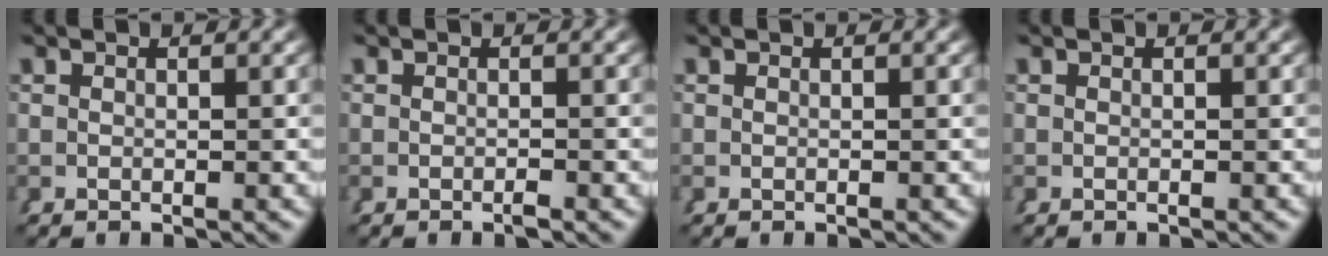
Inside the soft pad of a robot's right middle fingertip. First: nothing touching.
{"total": 0.6, "force": [-0.5, -0.1, 0.2], "torque": [-0.003, 0.004, -0.013]}
{"total": 0.0}
{"total": 0.0}